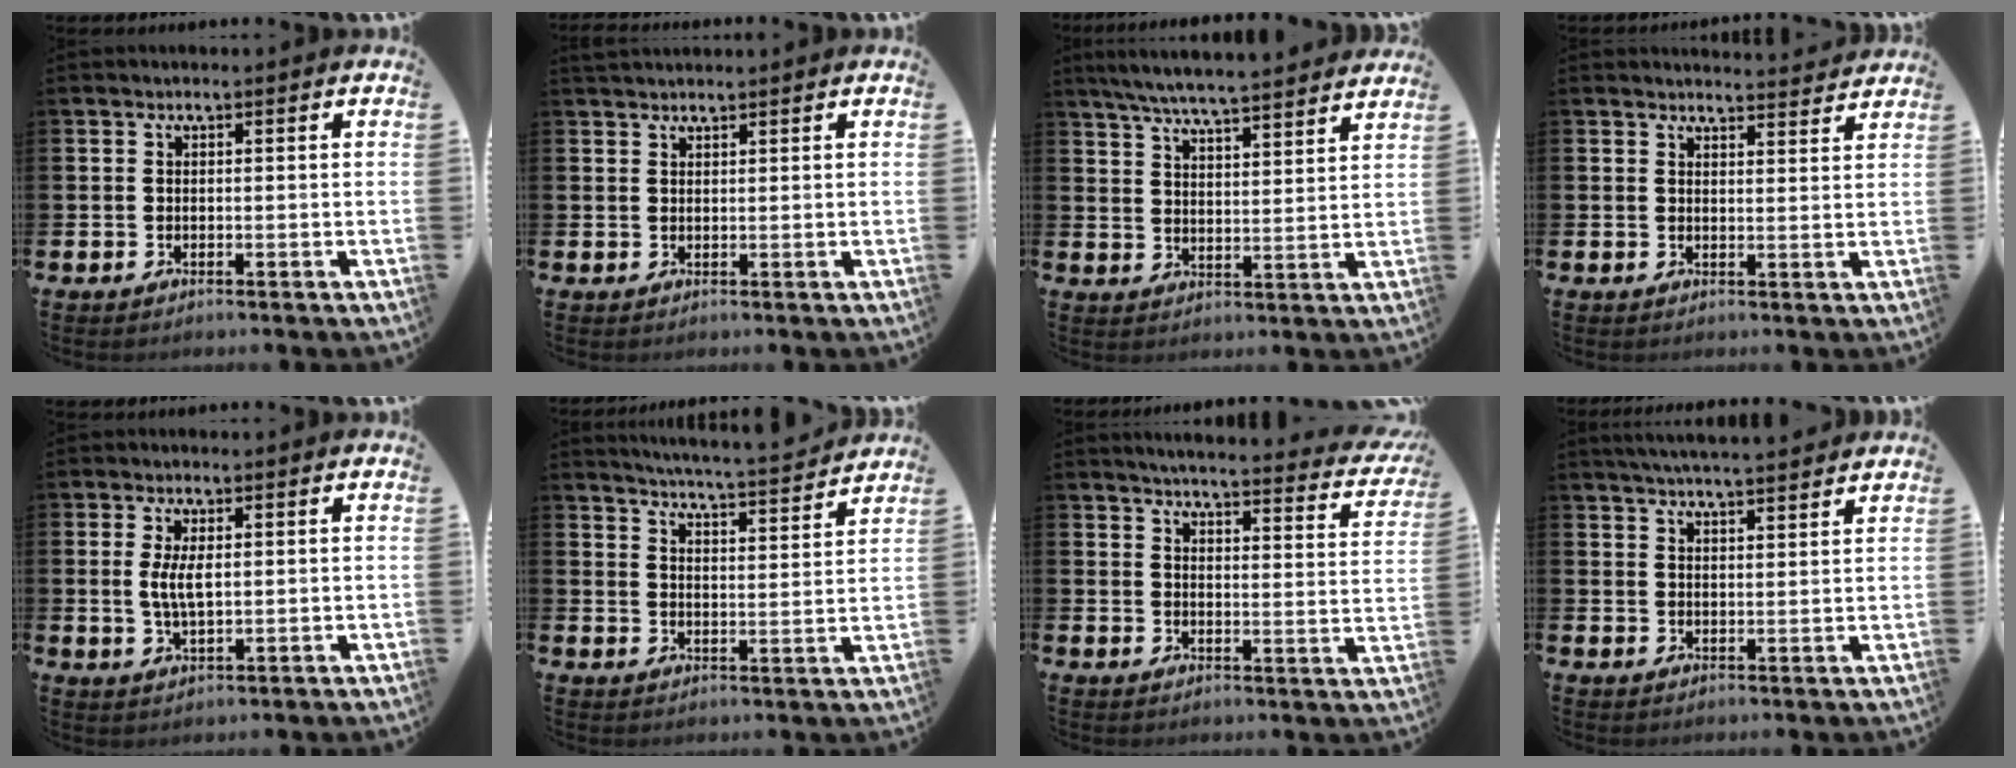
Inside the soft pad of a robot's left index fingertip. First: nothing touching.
{"total": 1.5, "force": [1.5, 0.3, 0.1], "torque": [0.005, -0.002, 0.025]}
{"total": 6.6, "force": [6.3, 0.0, 1.8], "torque": [-0.047, -0.043, 0.110]}
{"total": 3.1, "force": [3.1, 0.1, -0.1], "torque": [0.005, -0.024, 0.054]}
{"total": 3.9, "force": [0.9, 1.5, 3.5], "torque": [-0.061, 0.001, 0.011]}
{"total": 5.4, "force": [5.3, -0.3, 0.9], "torque": [-0.032, -0.042, 0.090]}
{"total": 4.4, "force": [4.2, 0.3, 1.3], "torque": [-0.029, -0.041, 0.066]}
{"total": 4.6, "force": [4.5, -0.2, 0.7], "torque": [-0.023, -0.020, 0.081]}